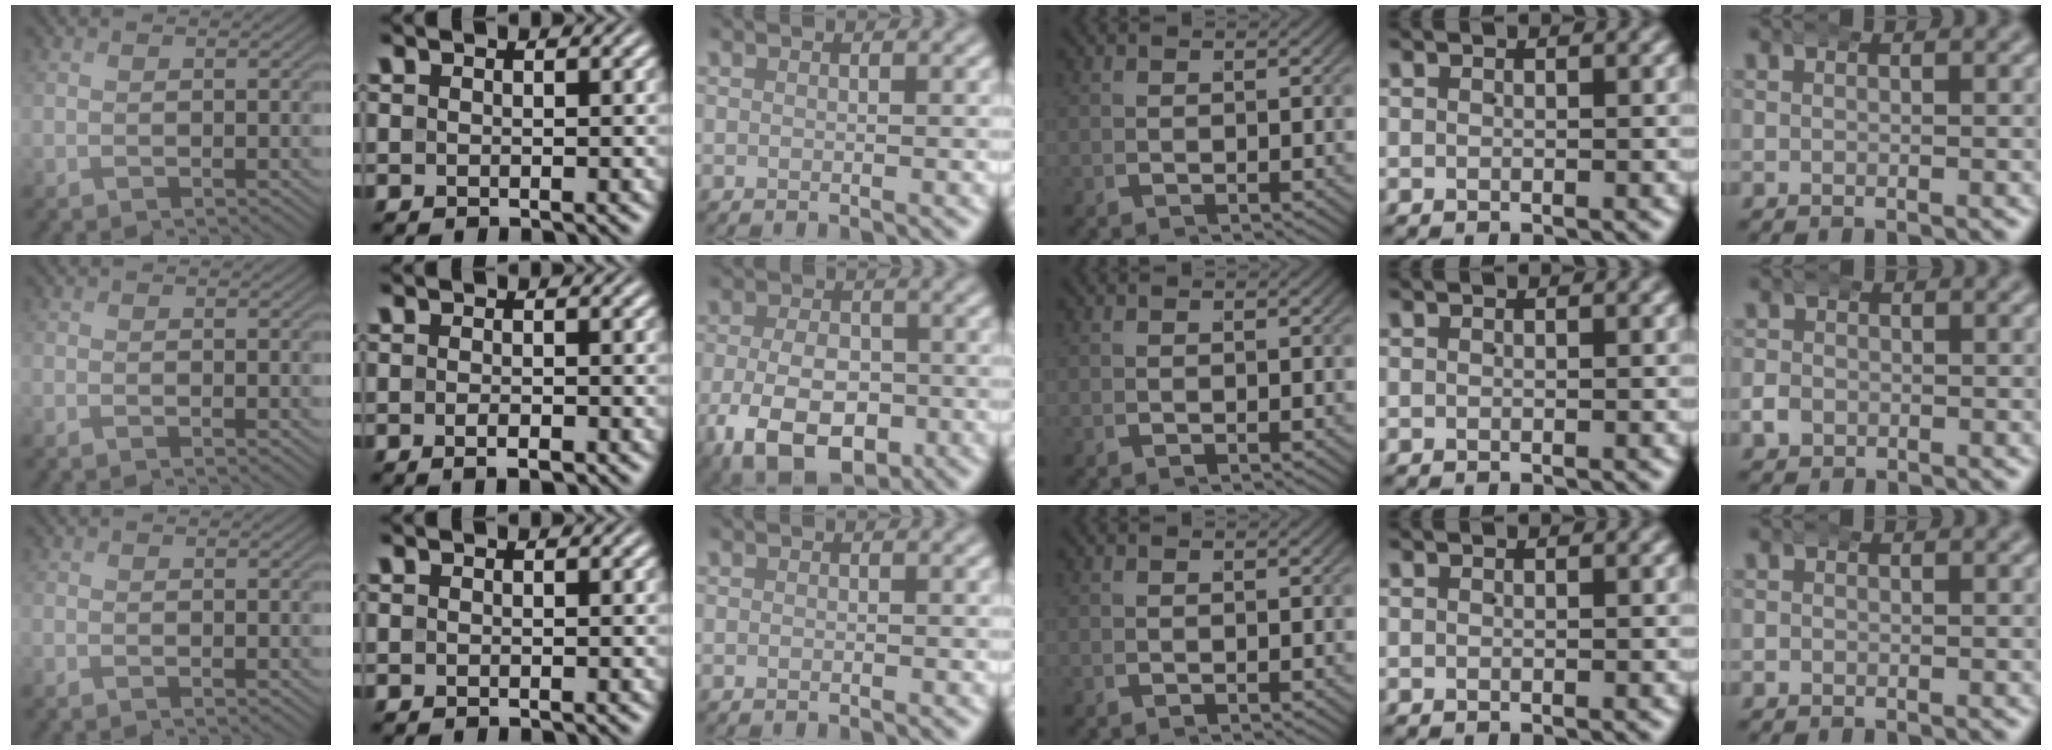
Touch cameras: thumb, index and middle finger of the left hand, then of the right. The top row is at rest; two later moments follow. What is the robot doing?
{"motion": "wrap", "object": "arm wrap"}